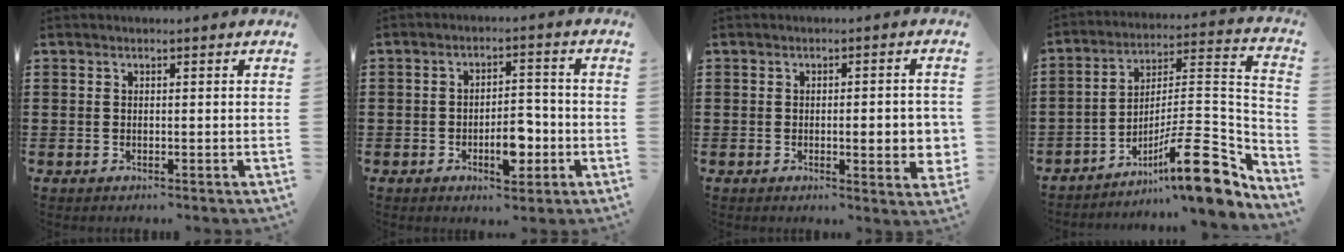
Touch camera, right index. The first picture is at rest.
{"total": 6.3, "force": [-2.4, 2.8, 5.1], "torque": [-0.081, 0.005, -0.043]}
{"total": 5.3, "force": [-0.7, 1.0, 5.1], "torque": [-0.068, -0.010, -0.013]}
{"total": 15.0, "force": [-9.0, 3.8, 11.4], "torque": [-0.152, 0.015, -0.159]}